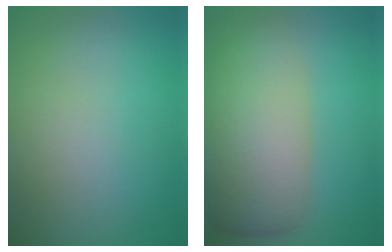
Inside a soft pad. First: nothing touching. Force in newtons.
{"total": 9.2, "press": 9.2, "slide": 0.7}